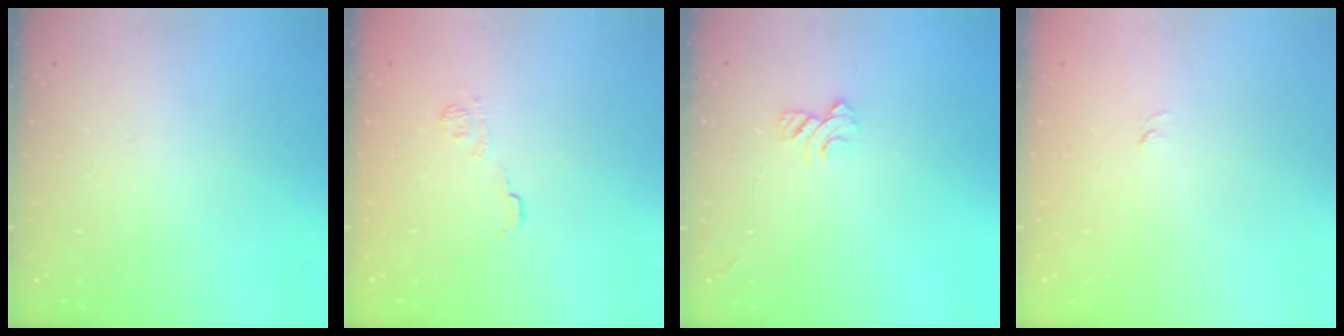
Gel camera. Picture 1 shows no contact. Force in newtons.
{"total": 8.7, "press": 8.6, "slide": 1.3}
{"total": 5.3, "press": 5.3, "slide": 0.5}
{"total": 3.3, "press": 3.1, "slide": 1.0}